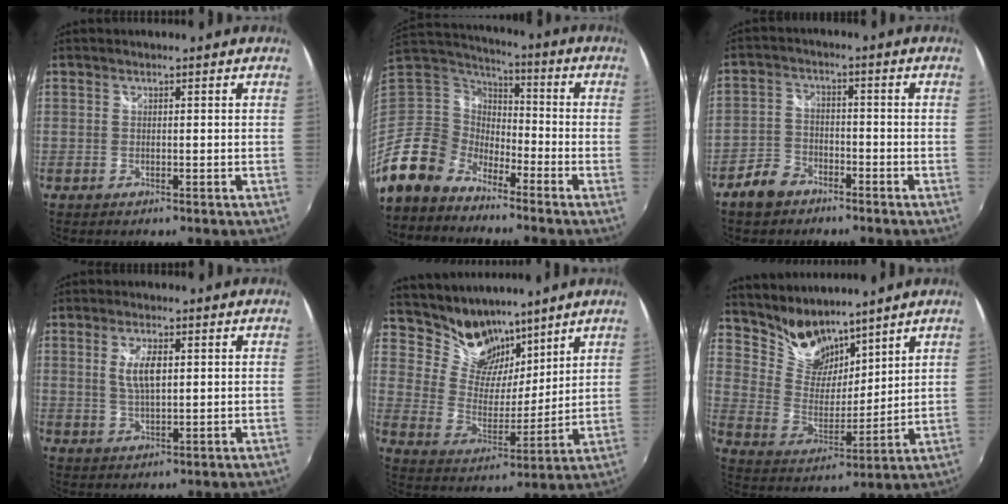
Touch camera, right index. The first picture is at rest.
{"total": 14.1, "force": [-10.3, 8.5, 4.5], "torque": [-0.122, 0.012, -0.205]}
{"total": 6.2, "force": [-4.5, 3.7, 2.0], "torque": [-0.057, 0.012, -0.082]}
{"total": 5.1, "force": [1.1, 1.8, 4.6], "torque": [-0.088, -0.001, 0.021]}
{"total": 13.4, "force": [10.6, 7.0, 4.4], "torque": [-0.100, 0.012, 0.196]}
{"total": 11.4, "force": [9.5, 5.7, 3.0], "torque": [-0.070, 0.004, 0.190]}